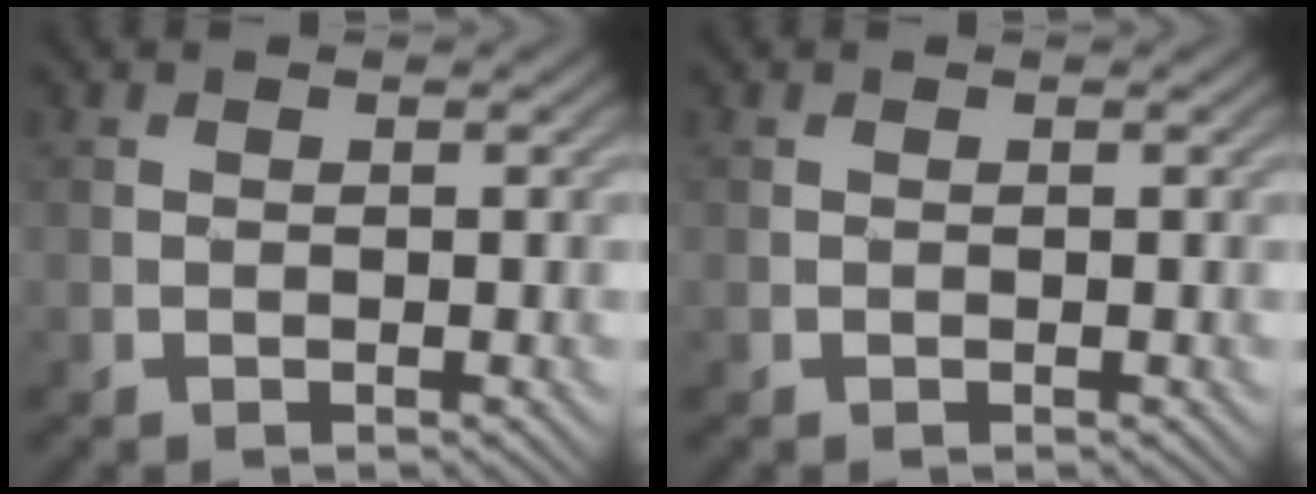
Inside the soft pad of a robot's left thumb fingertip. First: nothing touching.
{"total": 0.0}